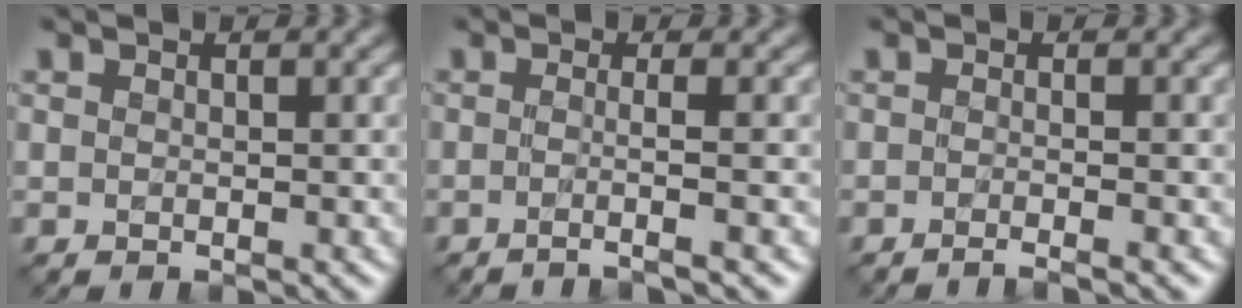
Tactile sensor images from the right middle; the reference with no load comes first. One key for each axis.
{"total": 2.8, "fx": -0.8, "fy": 0.7, "fz": 2.6, "tx": -0.021, "ty": -0.011, "tz": -0.028}
{"total": 2.0, "fx": -1.2, "fy": 0.5, "fz": 1.5, "tx": -0.006, "ty": -0.006, "tz": -0.030}